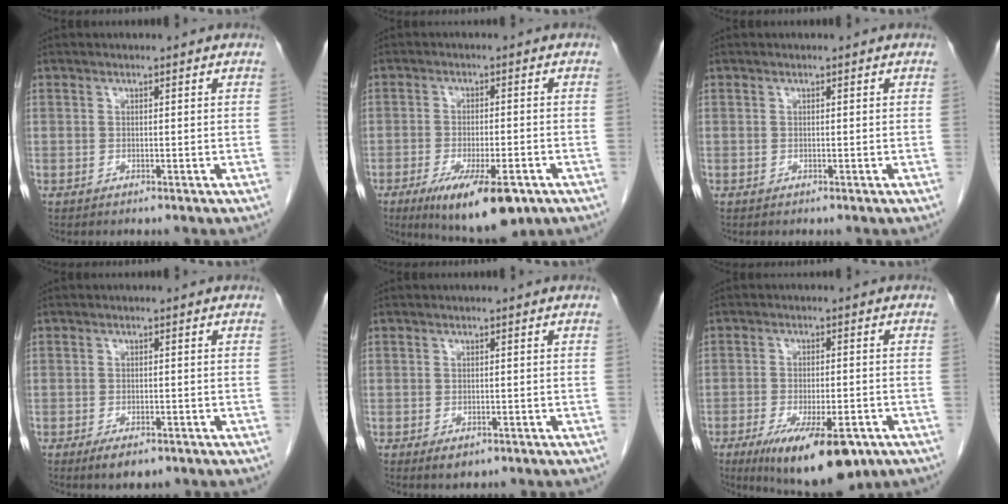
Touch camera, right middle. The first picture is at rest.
{"total": 11.6, "force": [-6.7, 3.1, 8.9], "torque": [-0.140, -0.019, -0.098]}
{"total": 0.0}
{"total": 3.6, "force": [-2.3, 1.5, 2.4], "torque": [-0.039, -0.004, -0.029]}
{"total": 2.1, "force": [-1.1, 1.2, 1.4], "torque": [-0.017, -0.001, -0.005]}
{"total": 13.4, "force": [-8.0, 3.9, 10.0], "torque": [-0.145, -0.019, -0.117]}